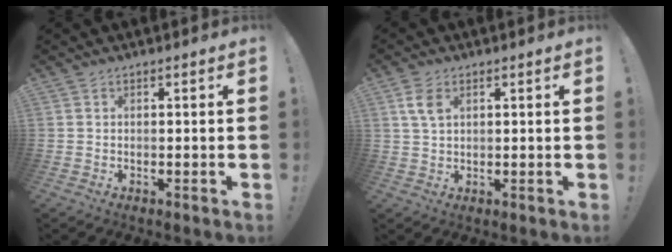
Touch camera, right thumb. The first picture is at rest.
{"total": 5.3, "force": [2.2, 3.2, 3.6], "torque": [-0.057, -0.004, 0.041]}